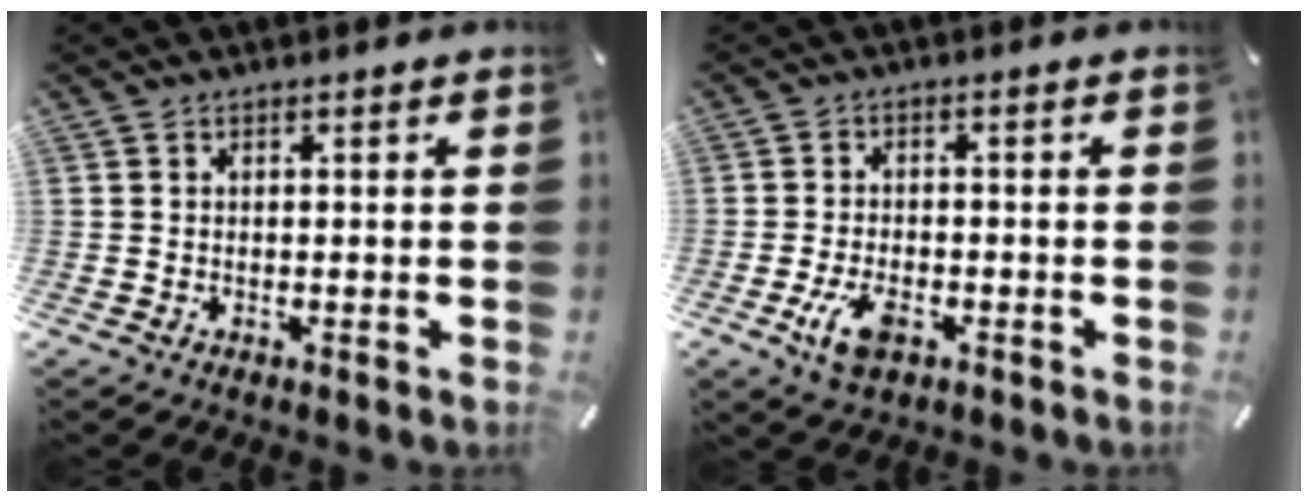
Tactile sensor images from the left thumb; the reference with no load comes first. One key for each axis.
{"total": 6.2, "fx": -2.7, "fy": 3.4, "fz": 4.5, "tx": -0.103, "ty": 0.003, "tz": -0.052}